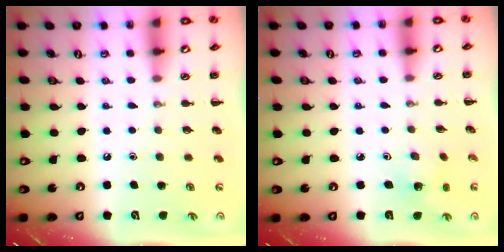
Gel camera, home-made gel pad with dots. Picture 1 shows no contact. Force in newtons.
{"total": 2.3, "press": 2.2, "slide": 0.7}